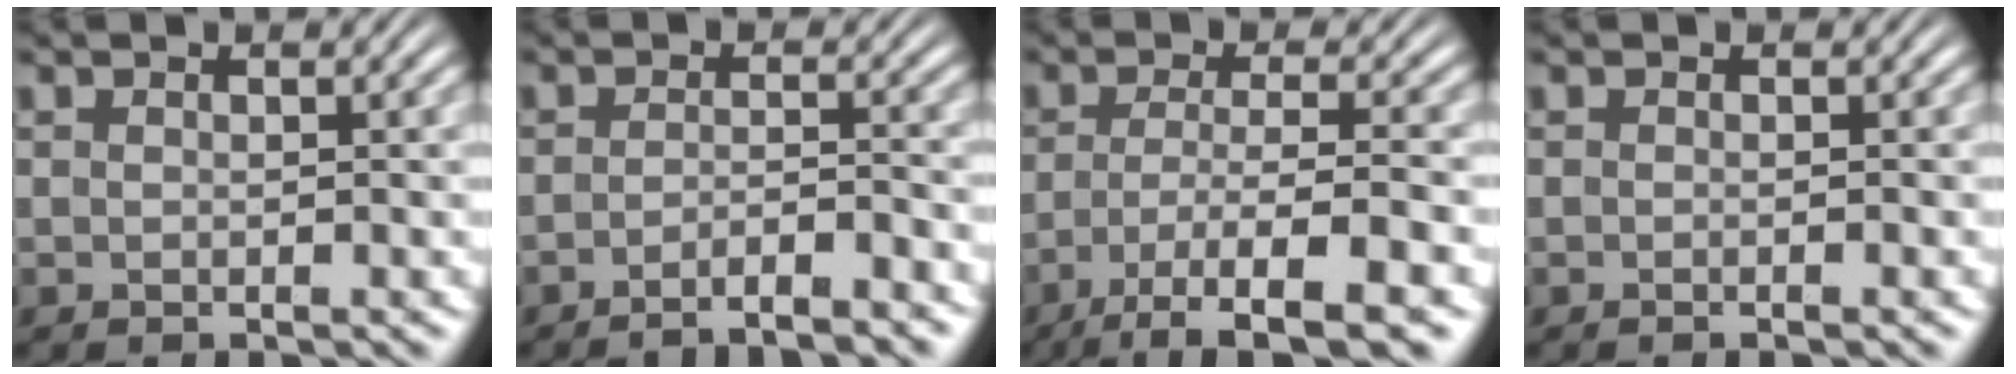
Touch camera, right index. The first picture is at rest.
{"total": 3.9, "force": [-3.7, 0.2, 1.4], "torque": [-0.024, -0.012, -0.060]}
{"total": 9.8, "force": [-7.3, 2.6, 6.0], "torque": [-0.097, -0.039, -0.089]}
{"total": 0.6, "force": [-0.5, -0.1, 0.3], "torque": [-0.005, 0.004, -0.011]}